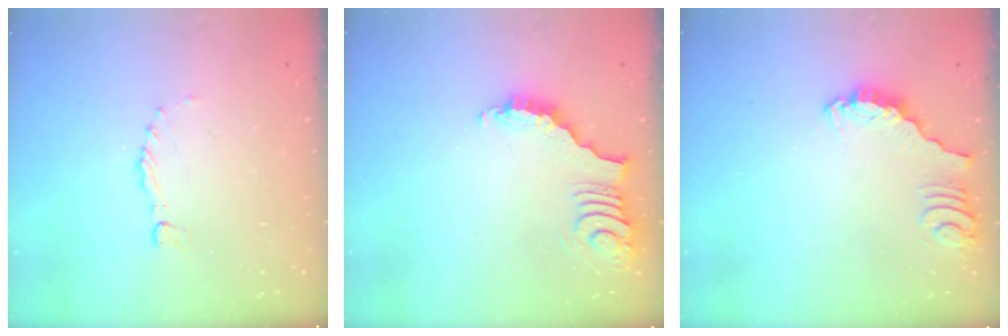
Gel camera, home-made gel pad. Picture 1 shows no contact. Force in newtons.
{"total": 3.8, "press": 3.7, "slide": 0.6}
{"total": 2.7, "press": 2.7, "slide": 0.1}